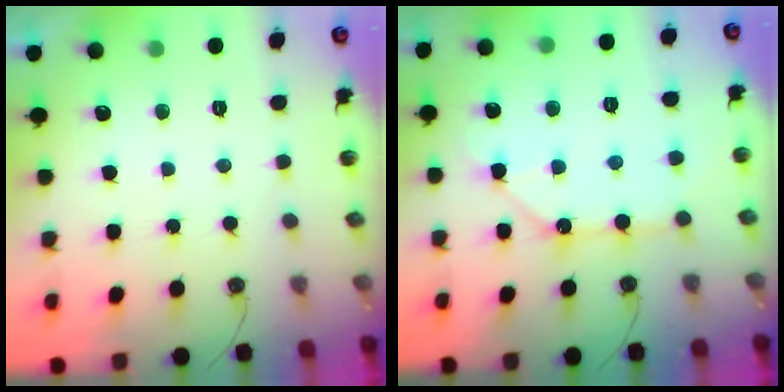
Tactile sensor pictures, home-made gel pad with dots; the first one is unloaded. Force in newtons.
{"total": 10.0, "press": 9.9, "slide": 1.0}